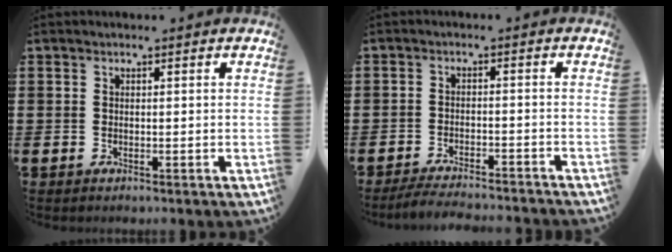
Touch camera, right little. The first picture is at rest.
{"total": 2.9, "force": [-2.8, -0.1, 0.7], "torque": [-0.011, 0.002, -0.057]}